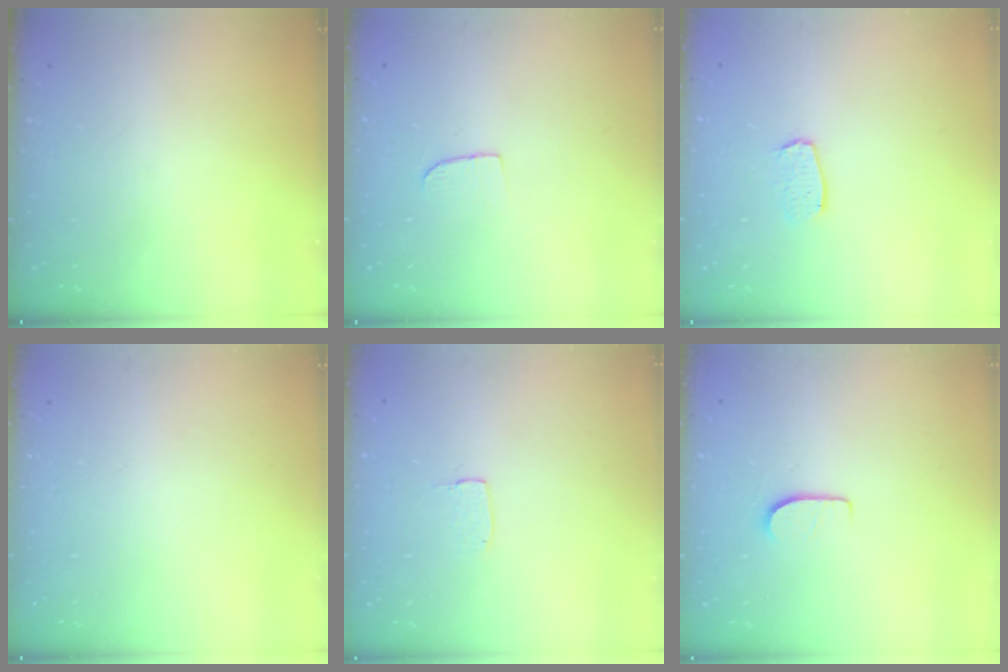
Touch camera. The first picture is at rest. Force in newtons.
{"total": 4.6, "press": 4.6, "slide": 0.4}
{"total": 5.8, "press": 5.8, "slide": 0.4}
{"total": 0.0}
{"total": 3.4, "press": 3.4, "slide": 0.1}
{"total": 6.3, "press": 6.3, "slide": 0.7}